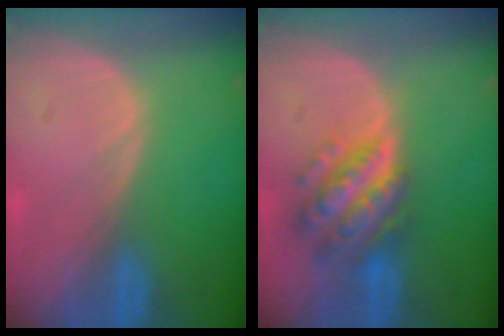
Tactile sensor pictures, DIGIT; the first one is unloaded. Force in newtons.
{"total": 7.7, "press": 7.7, "slide": 0.4}